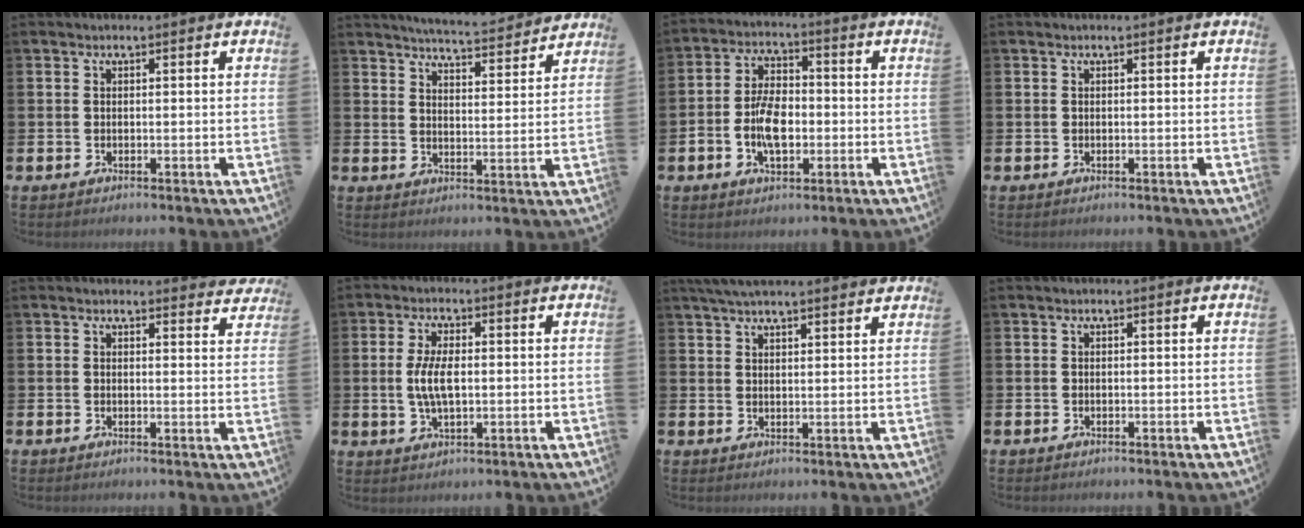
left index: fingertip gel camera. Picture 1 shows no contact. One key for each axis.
{"total": 5.7, "fx": 5.7, "fy": 0.0, "fz": 0.7, "tx": -0.026, "ty": -0.039, "tz": 0.099}
{"total": 6.5, "fx": -1.3, "fy": 3.7, "fz": 5.2, "tx": -0.087, "ty": 0.005, "tz": -0.027}
{"total": 0.0}
{"total": 2.1, "fx": 2.1, "fy": 0.4, "fz": 0.0, "tx": 0.011, "ty": -0.015, "tz": 0.035}
{"total": 5.4, "fx": 0.3, "fy": 2.4, "fz": 4.9, "tx": -0.097, "ty": 0.004, "tz": 0.001}
{"total": 4.4, "fx": 4.2, "fy": 0.3, "fz": 1.3, "tx": -0.039, "ty": -0.006, "tz": 0.078}
{"total": 0.0}